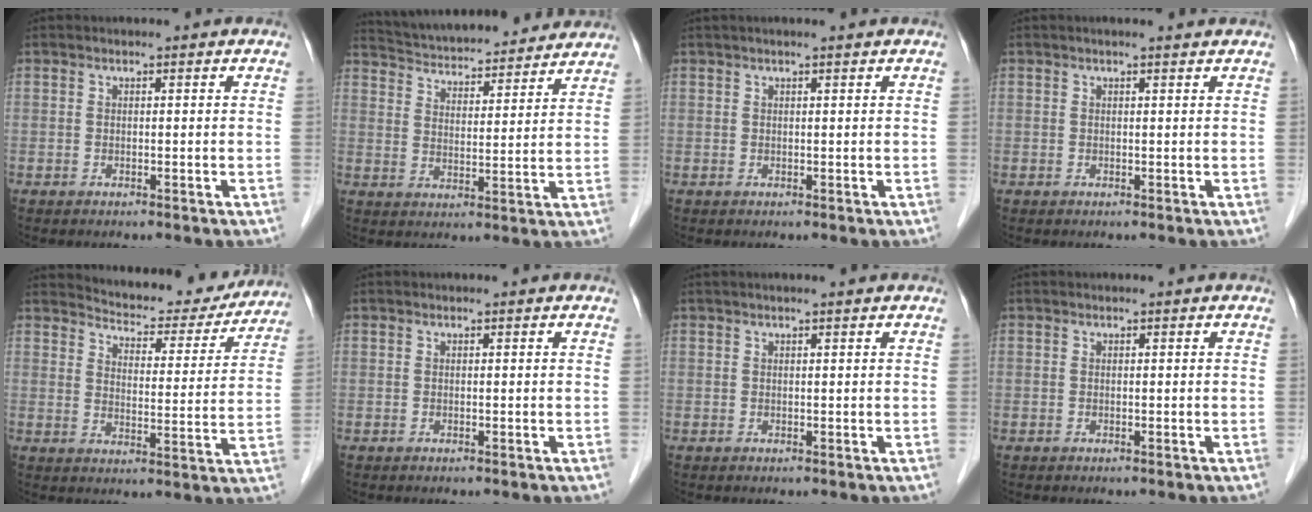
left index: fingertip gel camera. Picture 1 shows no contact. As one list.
[{"total": 19.3, "force": [18.1, 3.3, 6.0], "torque": [-0.098, 0.027, 0.257]}, {"total": 2.1, "force": [1.7, -0.3, 1.2], "torque": [-0.014, 0.021, 0.030]}, {"total": 1.7, "force": [1.6, 0.0, 0.6], "torque": [-0.014, 0.011, 0.018]}, {"total": 16.0, "force": [15.2, 3.9, 3.3], "torque": [-0.029, -0.021, 0.182]}, {"total": 0.0}, {"total": 1.6, "force": [1.3, -0.2, 0.9], "torque": [-0.011, 0.017, 0.024]}, {"total": 0.0}]